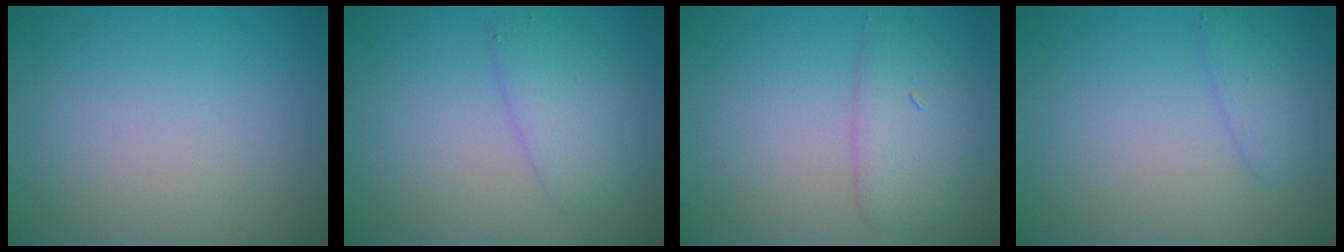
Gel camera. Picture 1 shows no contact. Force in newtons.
{"total": 2.8, "press": 2.8, "slide": 0.1}
{"total": 3.0, "press": 3.0, "slide": 0.1}
{"total": 1.9, "press": 1.9, "slide": 0.1}